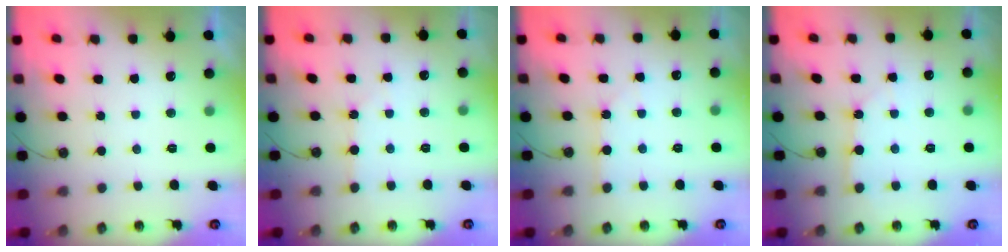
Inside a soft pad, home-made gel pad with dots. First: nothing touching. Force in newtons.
{"total": 2.4, "press": 2.3, "slide": 0.3}
{"total": 1.7, "press": 1.6, "slide": 0.3}
{"total": 2.8, "press": 2.8, "slide": 0.2}